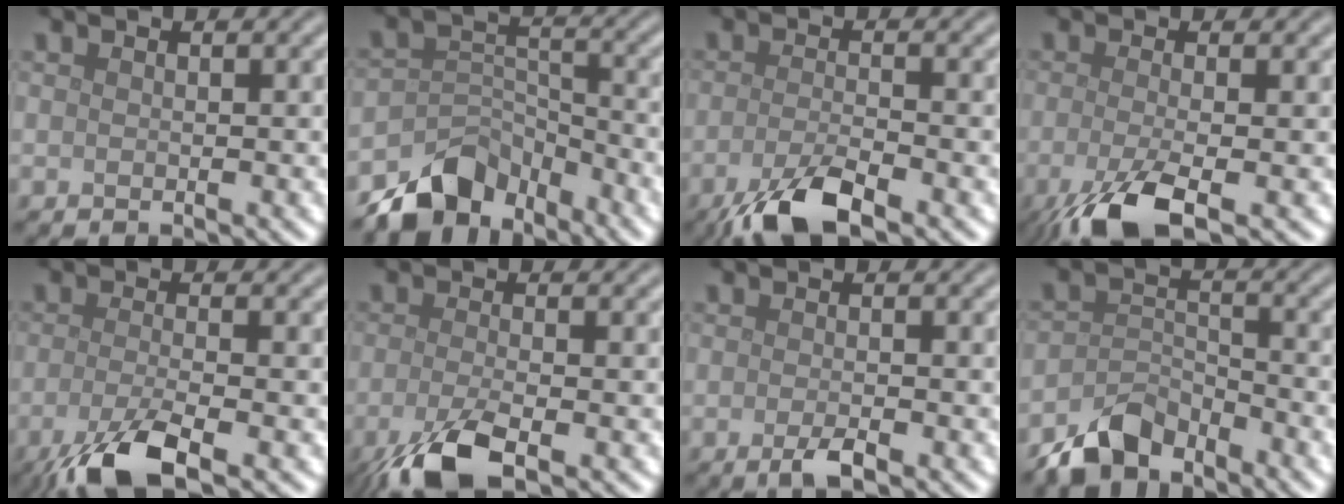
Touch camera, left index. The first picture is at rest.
{"total": 6.3, "force": [-5.1, 3.1, 2.0], "torque": [-0.027, -0.006, -0.096]}
{"total": 5.1, "force": [-3.2, 1.4, 3.8], "torque": [-0.075, -0.007, -0.066]}
{"total": 6.0, "force": [-2.9, 1.7, 5.0], "torque": [-0.093, -0.010, -0.061]}
{"total": 5.8, "force": [-3.1, 1.5, 4.7], "torque": [-0.085, -0.006, -0.068]}
{"total": 5.5, "force": [-2.9, 1.7, 4.4], "torque": [-0.089, -0.010, -0.062]}
{"total": 1.7, "force": [-0.9, 0.3, 1.4], "torque": [-0.025, -0.002, -0.018]}
{"total": 4.2, "force": [-3.5, 1.8, 1.4], "torque": [-0.021, 0.003, -0.076]}